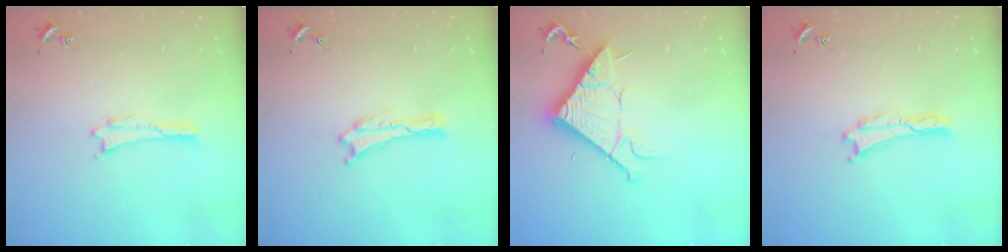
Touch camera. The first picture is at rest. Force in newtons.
{"total": 0.0}
{"total": 10.2, "press": 10.2, "slide": 0.3}
{"total": 0.0}